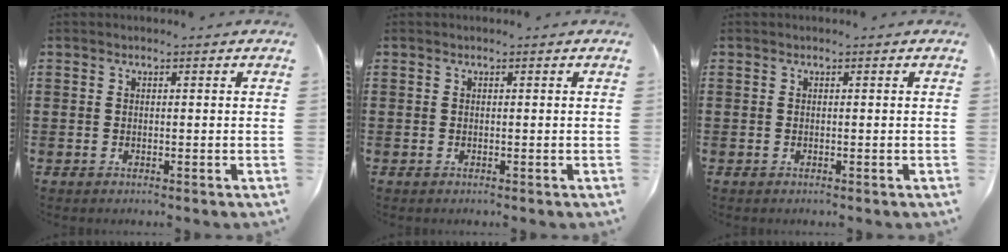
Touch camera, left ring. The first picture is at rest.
{"total": 0.0}
{"total": 0.0}